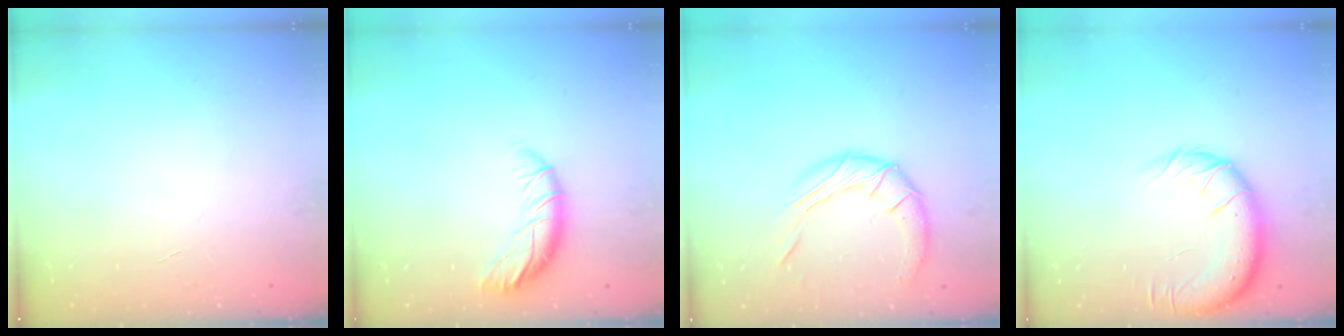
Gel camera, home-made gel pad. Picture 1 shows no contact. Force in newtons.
{"total": 10.0, "press": 9.9, "slide": 1.6}
{"total": 12.7, "press": 12.7, "slide": 1.0}
{"total": 14.0, "press": 13.6, "slide": 3.3}